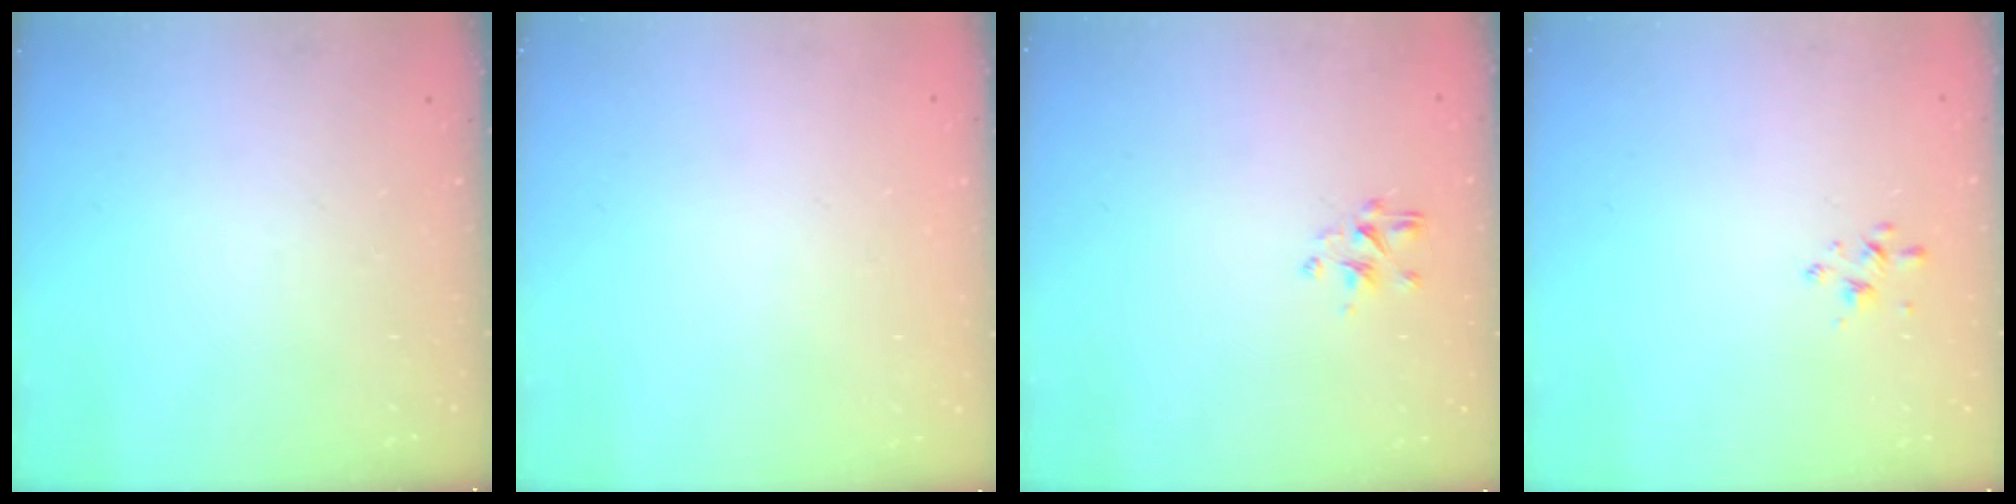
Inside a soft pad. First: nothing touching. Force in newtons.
{"total": 1.8, "press": 1.8, "slide": 0.2}
{"total": 1.8, "press": 1.7, "slide": 0.7}
{"total": 2.1, "press": 2.0, "slide": 0.6}